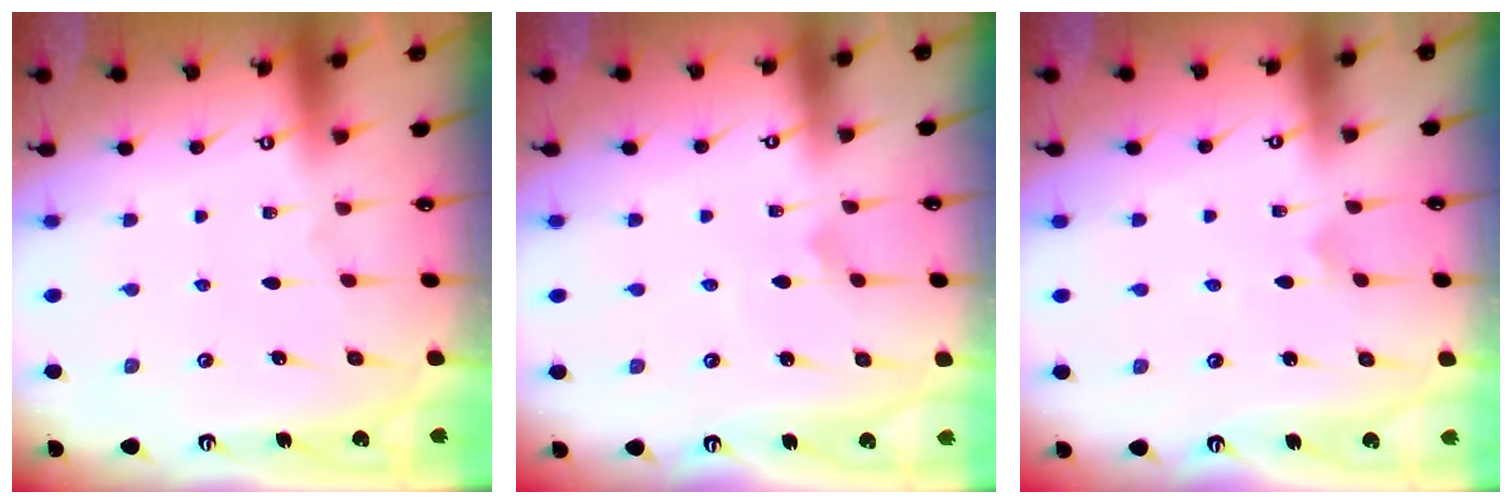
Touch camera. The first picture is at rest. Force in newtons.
{"total": 2.2, "press": 2.2, "slide": 0.1}
{"total": 1.9, "press": 1.9, "slide": 0.1}